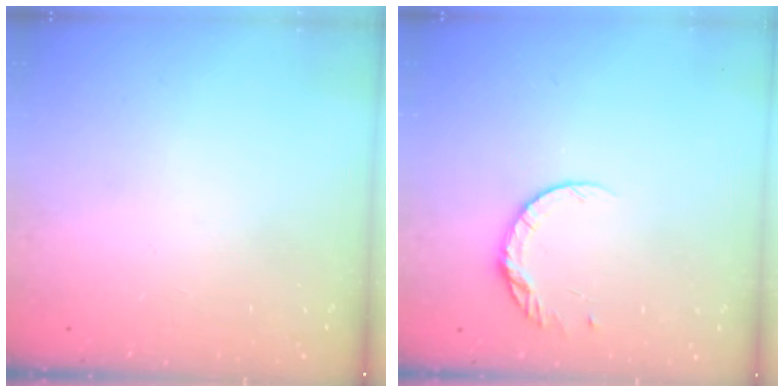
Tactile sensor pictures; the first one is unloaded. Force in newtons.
{"total": 7.9, "press": 7.8, "slide": 0.9}